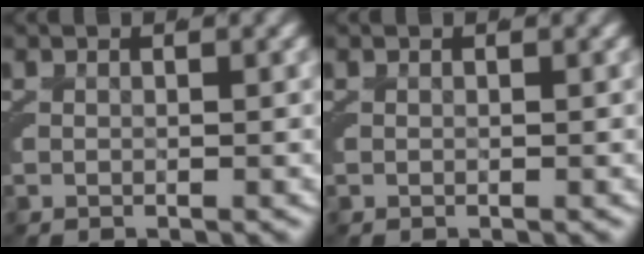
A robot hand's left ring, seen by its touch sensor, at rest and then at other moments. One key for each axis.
{"total": 0.0}